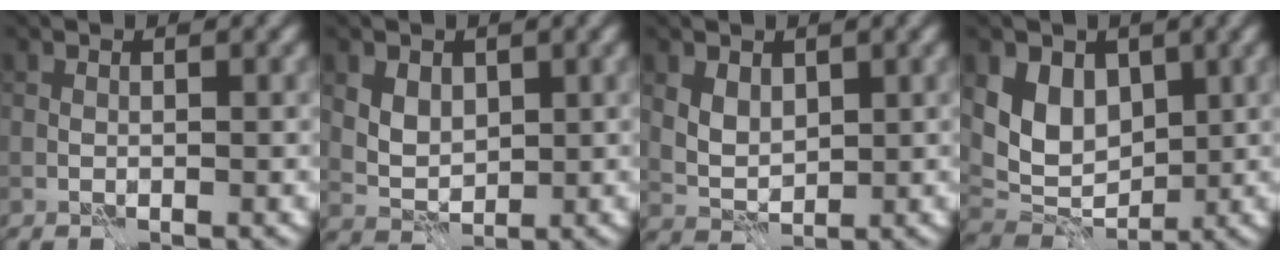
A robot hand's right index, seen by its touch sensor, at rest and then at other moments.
{"total": 3.5, "force": [1.3, 2.5, 2.1], "torque": [-0.041, -0.002, 0.026]}
{"total": 2.8, "force": [1.0, 1.9, 1.7], "torque": [-0.037, -0.006, 0.023]}
{"total": 5.7, "force": [1.9, 4.2, 3.4], "torque": [-0.061, -0.010, 0.031]}